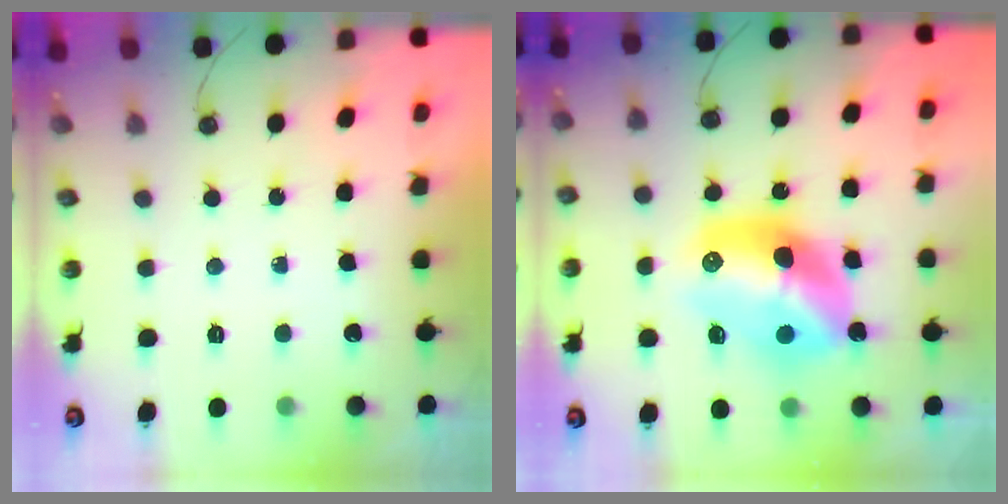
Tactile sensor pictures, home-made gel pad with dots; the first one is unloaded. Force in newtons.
{"total": 16.2, "press": 16.2, "slide": 1.5}